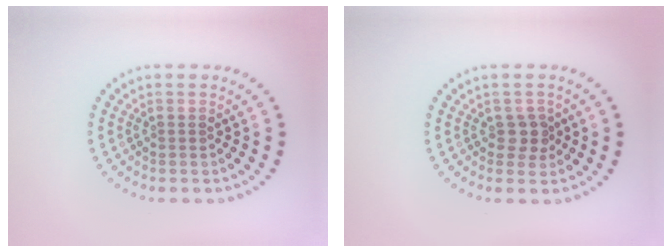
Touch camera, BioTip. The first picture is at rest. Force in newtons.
{"total": 1.4, "press": 1.4, "slide": 0.5}